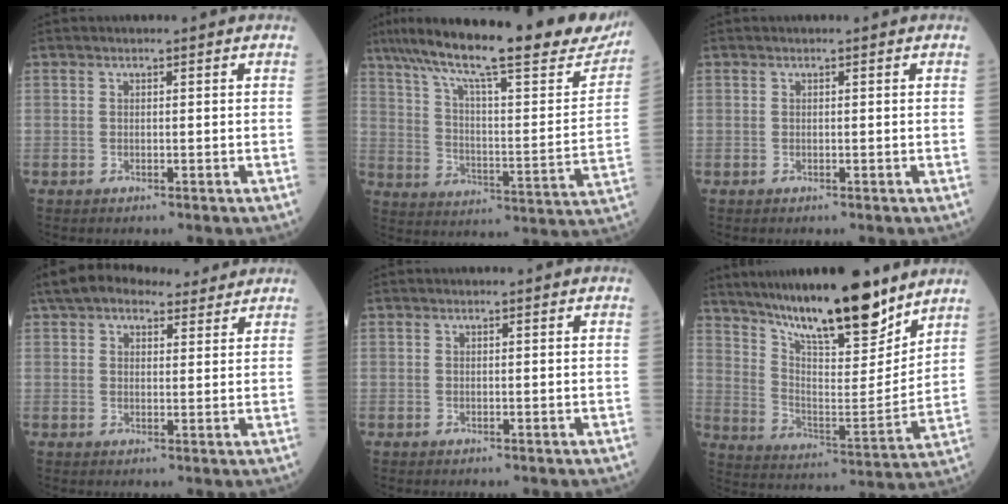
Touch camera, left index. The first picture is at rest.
{"total": 28.6, "force": [23.4, 4.4, 15.8], "torque": [-0.259, -0.023, 0.319]}
{"total": 0.0}
{"total": 11.0, "force": [8.8, 4.6, 4.8], "torque": [-0.072, 0.047, 0.132]}
{"total": 0.0}
{"total": 20.1, "force": [16.0, 3.6, 11.6], "torque": [-0.193, -0.009, 0.270]}